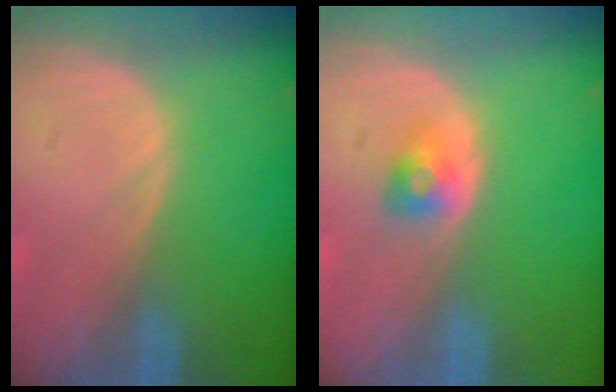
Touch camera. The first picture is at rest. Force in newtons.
{"total": 2.6, "press": 2.4, "slide": 1.0}